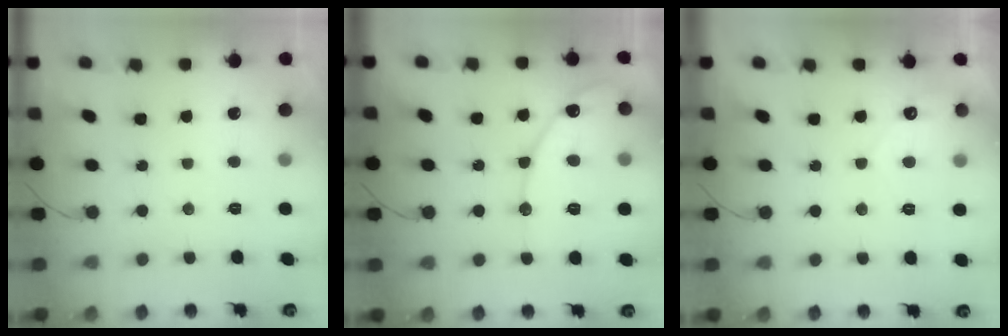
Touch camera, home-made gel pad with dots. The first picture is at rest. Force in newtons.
{"total": 12.7, "press": 12.7, "slide": 1.1}
{"total": 3.0, "press": 3.0, "slide": 0.1}